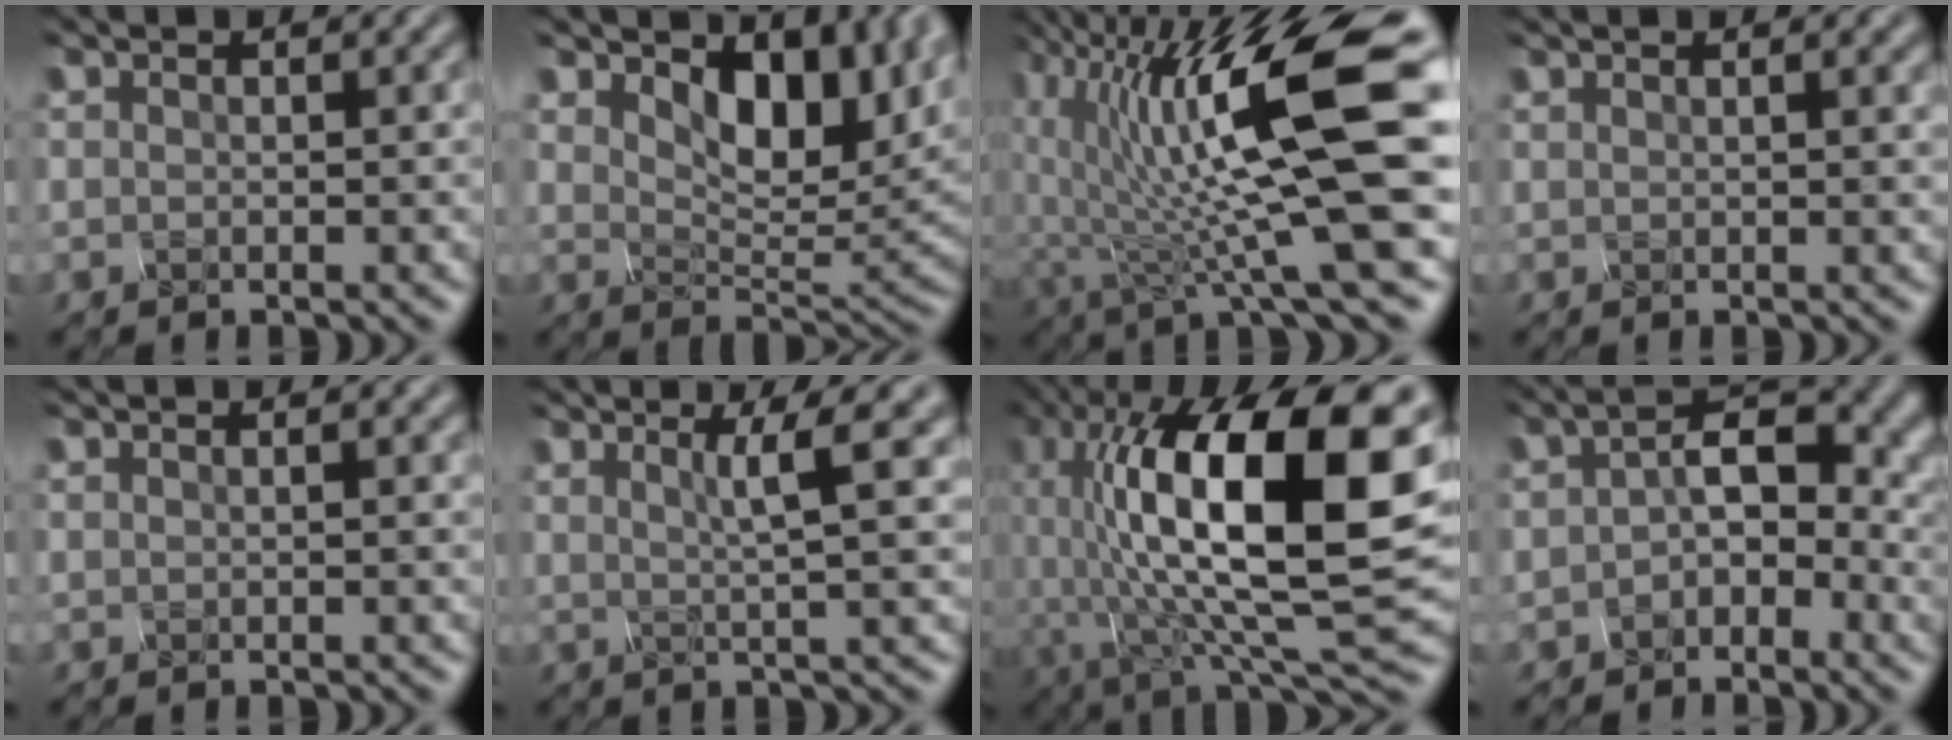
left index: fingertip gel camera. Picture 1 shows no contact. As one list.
[{"total": 7.0, "force": [3.0, 3.9, 5.0], "torque": [-0.089, -0.014, 0.059]}, {"total": 13.1, "force": [1.2, 2.9, 12.8], "torque": [-0.239, -0.006, 0.037]}, {"total": 2.6, "force": [1.5, 1.0, 1.8], "torque": [-0.007, 0.021, 0.000]}, {"total": 2.0, "force": [1.3, 0.9, 1.3], "torque": [0.001, 0.019, -0.002]}, {"total": 4.5, "force": [1.7, 0.3, 4.2], "torque": [-0.072, 0.007, 0.042]}, {"total": 17.6, "force": [0.6, 7.9, 15.8], "torque": [-0.268, 0.009, 0.009]}, {"total": 6.9, "force": [-0.5, 4.5, 5.2], "torque": [-0.084, 0.010, -0.006]}]